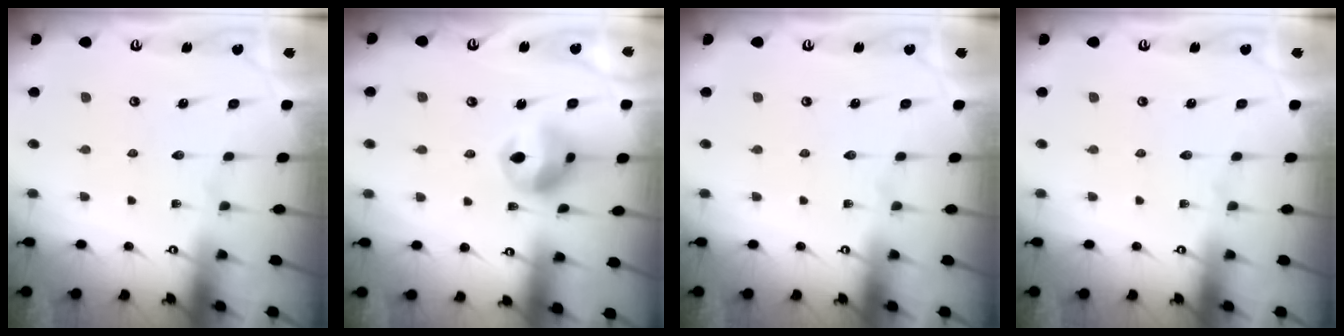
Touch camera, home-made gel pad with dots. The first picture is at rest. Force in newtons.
{"total": 11.2, "press": 11.2, "slide": 0.8}
{"total": 0.0}
{"total": 0.0}